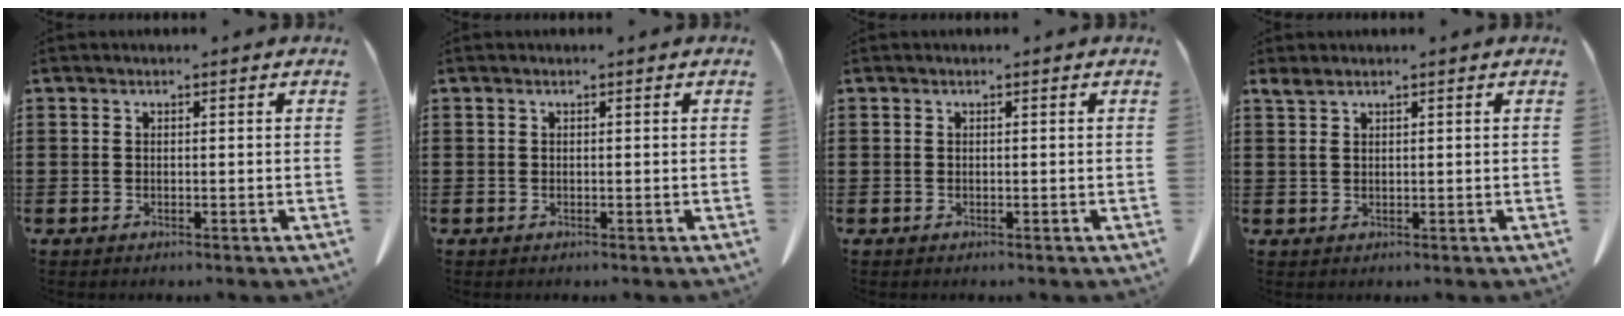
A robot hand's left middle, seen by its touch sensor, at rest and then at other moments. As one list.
[{"total": 0.0}, {"total": 0.0}, {"total": 1.5, "force": [1.0, 0.5, 0.9], "torque": [-0.024, 0.001, 0.020]}]